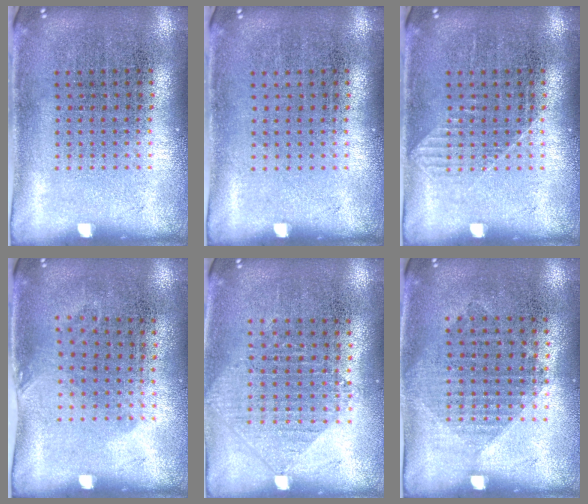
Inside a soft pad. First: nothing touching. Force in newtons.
{"total": 0.0}
{"total": 0.8, "press": 0.8, "slide": 0.2}
{"total": 0.8, "press": 0.6, "slide": 0.5}
{"total": 1.0, "press": 0.9, "slide": 0.2}
{"total": 1.0, "press": 0.9, "slide": 0.5}